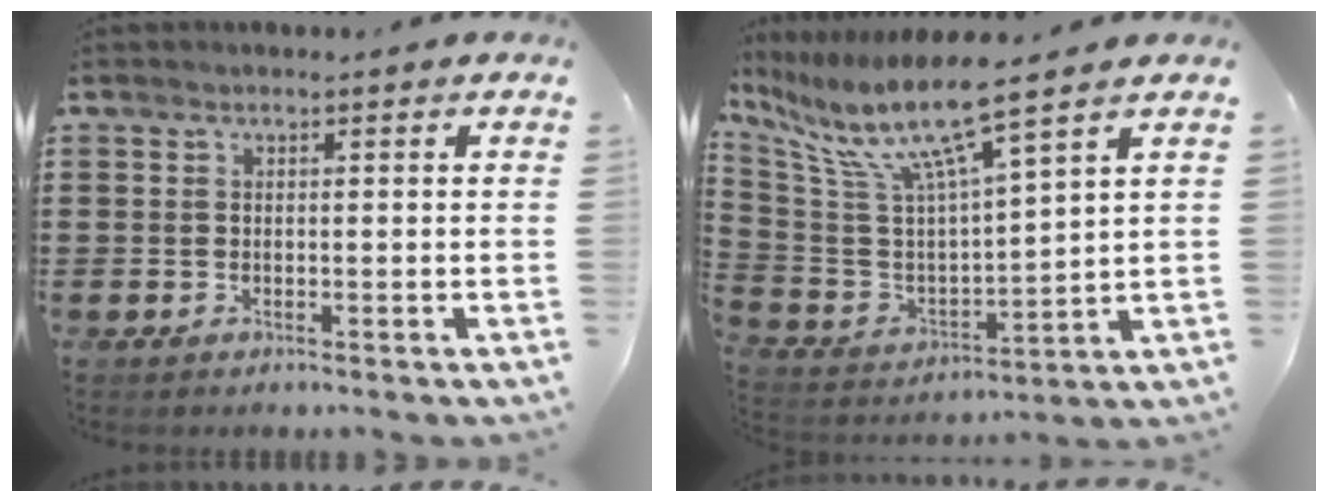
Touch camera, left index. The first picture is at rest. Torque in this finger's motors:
{"motor_torque": [2.14, 0.00, 0.39, 0.21]}